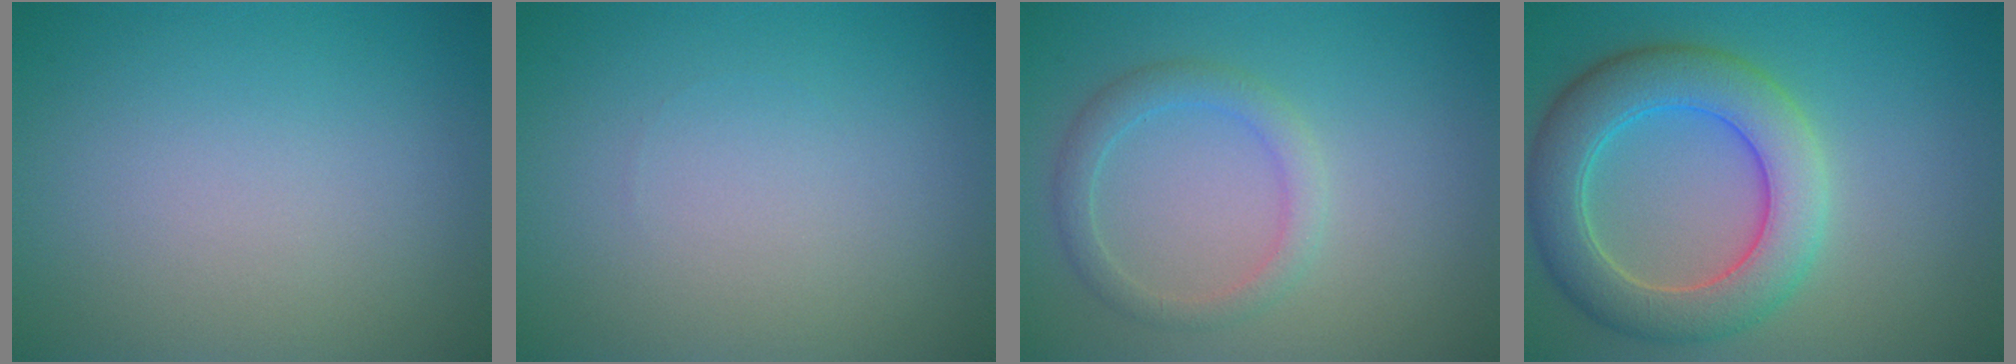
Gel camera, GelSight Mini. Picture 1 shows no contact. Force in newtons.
{"total": 0.0}
{"total": 2.4, "press": 2.4, "slide": 0.1}
{"total": 7.1, "press": 7.0, "slide": 0.6}